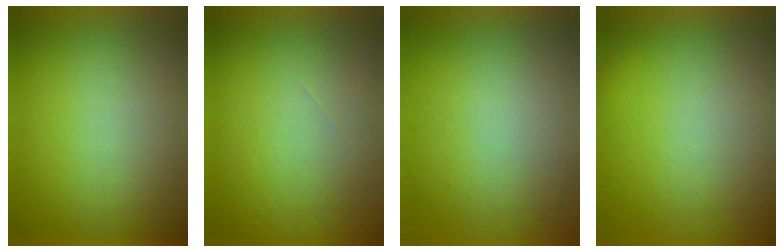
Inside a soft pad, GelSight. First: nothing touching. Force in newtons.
{"total": 1.1}
{"total": 6.8}
{"total": 5.8}